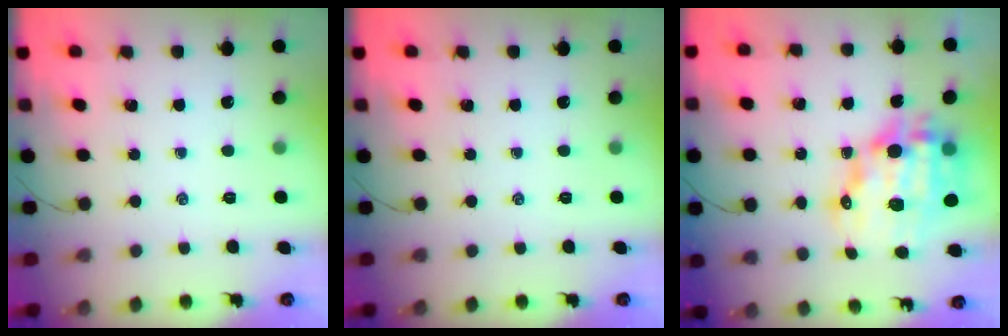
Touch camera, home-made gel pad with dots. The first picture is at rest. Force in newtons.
{"total": 0.0}
{"total": 17.9, "press": 17.4, "slide": 4.1}